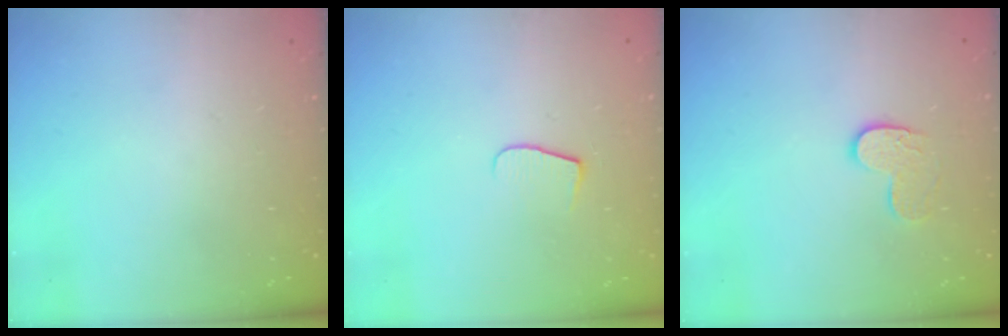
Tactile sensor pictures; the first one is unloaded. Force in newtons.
{"total": 7.5, "press": 7.5, "slide": 0.6}
{"total": 8.0, "press": 8.0, "slide": 0.4}